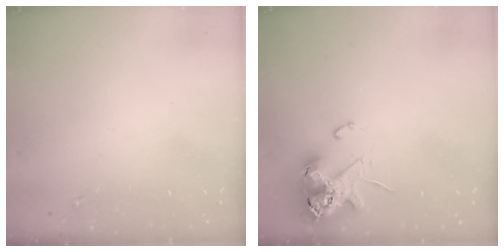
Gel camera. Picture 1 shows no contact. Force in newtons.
{"total": 11.7, "press": 11.5, "slide": 1.7}